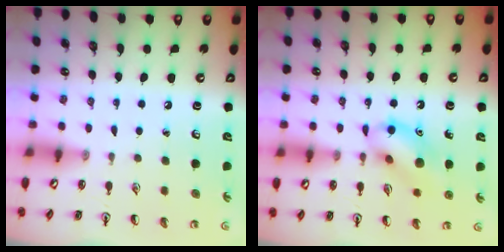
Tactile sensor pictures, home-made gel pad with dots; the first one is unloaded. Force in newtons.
{"total": 12.4, "press": 12.3, "slide": 1.7}